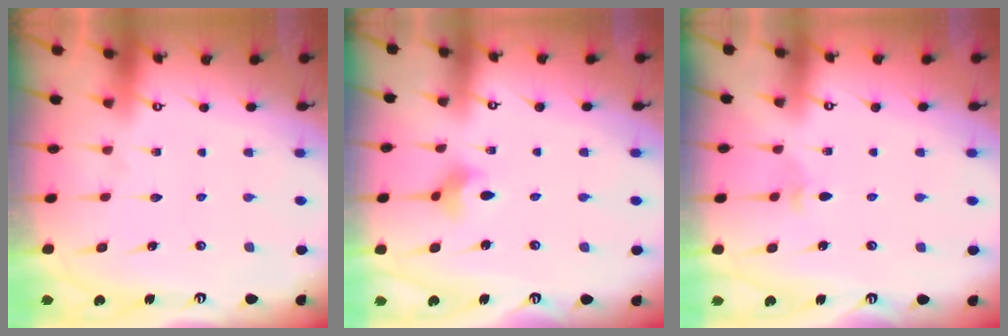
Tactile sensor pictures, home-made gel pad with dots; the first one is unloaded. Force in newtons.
{"total": 3.0, "press": 3.0, "slide": 0.5}
{"total": 3.4, "press": 3.3, "slide": 0.9}